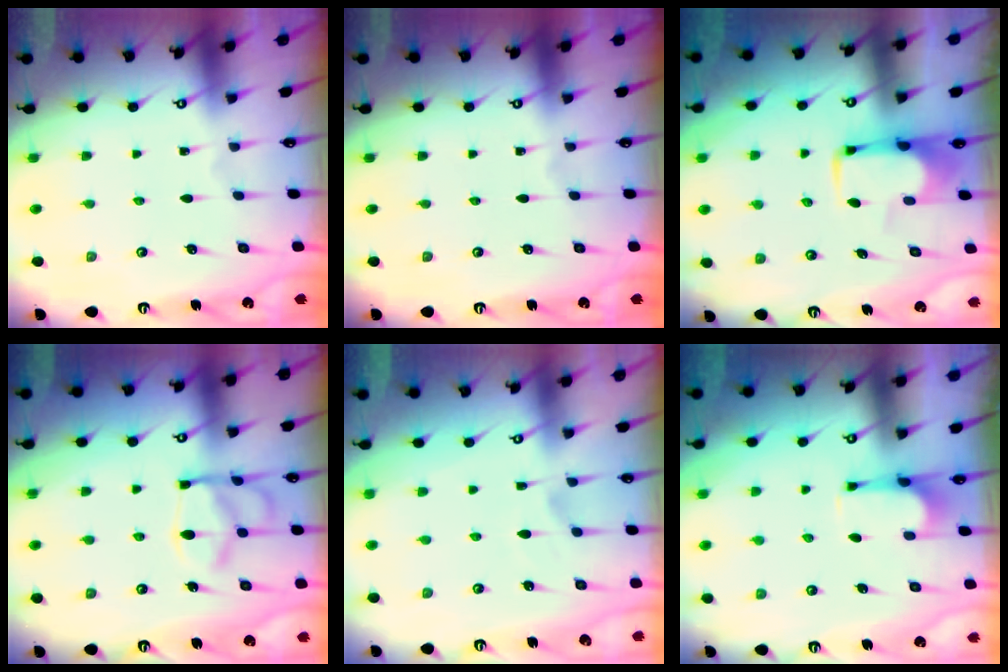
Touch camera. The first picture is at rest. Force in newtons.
{"total": 0.0}
{"total": 1.9, "press": 1.9, "slide": 0.5}
{"total": 14.4, "press": 14.3, "slide": 1.5}
{"total": 2.6, "press": 2.4, "slide": 1.0}
{"total": 1.2, "press": 0.7, "slide": 1.0}